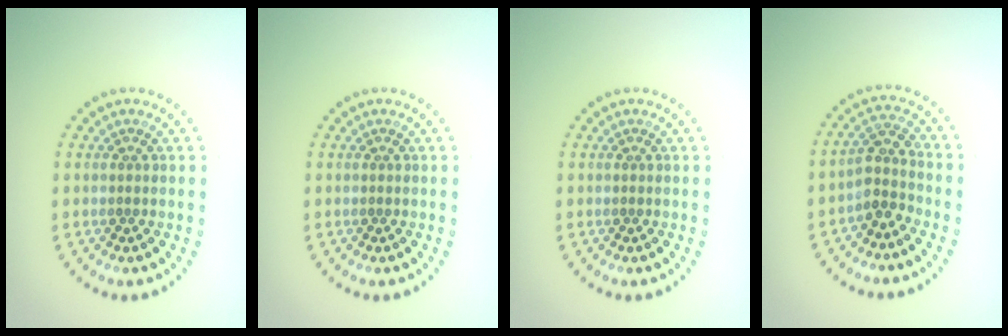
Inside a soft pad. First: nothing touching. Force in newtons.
{"total": 0.0}
{"total": 0.0}
{"total": 2.7, "press": 2.1, "slide": 1.6}